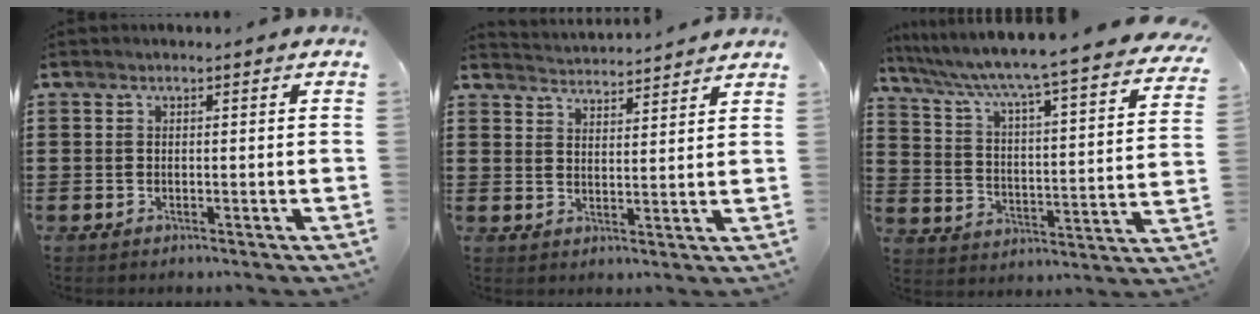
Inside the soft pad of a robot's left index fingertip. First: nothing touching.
{"total": 3.4, "force": [3.3, -0.6, -0.4], "torque": [-0.003, -0.019, 0.058]}
{"total": 4.4, "force": [3.7, -0.8, 2.3], "torque": [-0.065, -0.051, 0.048]}